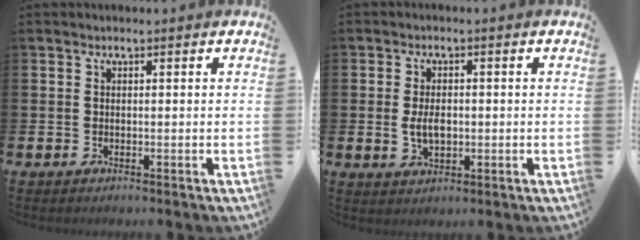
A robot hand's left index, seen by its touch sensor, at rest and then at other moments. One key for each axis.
{"total": 3.4, "fx": 0.0, "fy": 2.1, "fz": 2.7, "tx": -0.042, "ty": 0.003, "tz": -0.004}